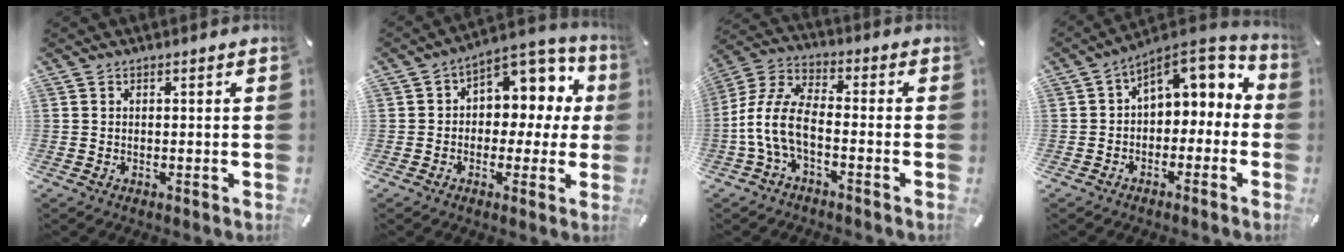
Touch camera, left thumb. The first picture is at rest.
{"total": 9.2, "force": [2.4, 7.0, 5.5], "torque": [-0.075, -0.023, 0.046]}
{"total": 9.6, "force": [-4.0, 4.9, 7.3], "torque": [-0.165, -0.001, -0.077]}
{"total": 8.6, "force": [3.0, 5.9, 5.4], "torque": [-0.079, -0.021, 0.056]}